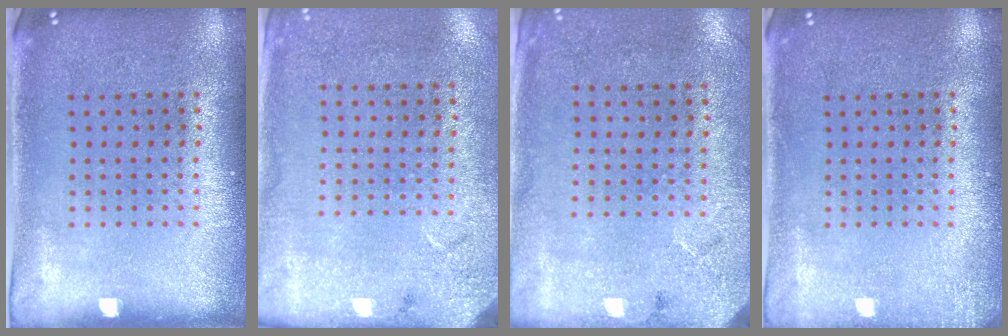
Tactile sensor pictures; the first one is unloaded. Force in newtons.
{"total": 2.6, "press": 2.1, "slide": 1.6}
{"total": 2.7, "press": 2.2, "slide": 1.6}
{"total": 1.4, "press": 1.4, "slide": 0.2}